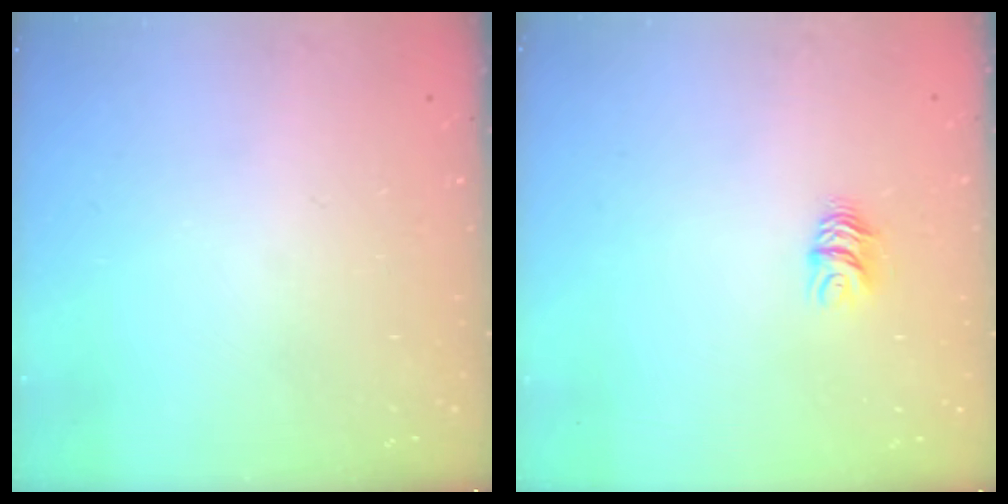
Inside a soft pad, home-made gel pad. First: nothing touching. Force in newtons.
{"total": 5.5, "press": 5.5, "slide": 0.2}